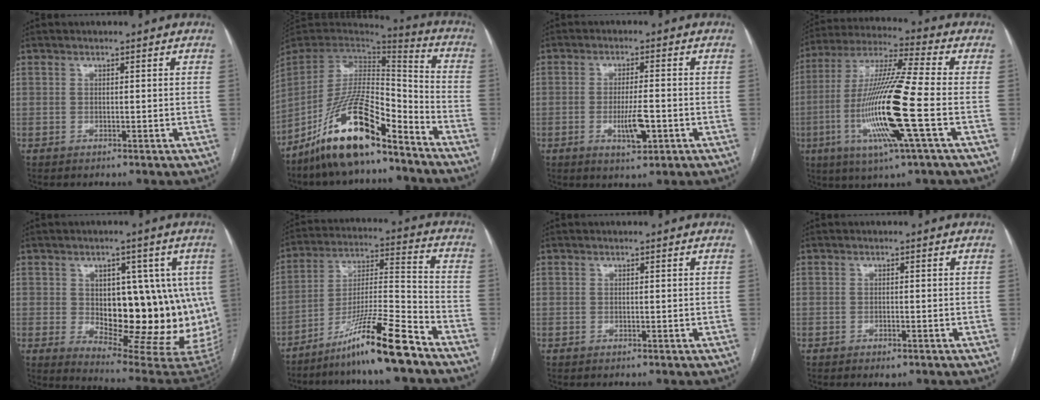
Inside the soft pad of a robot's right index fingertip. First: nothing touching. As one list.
[{"total": 17.1, "force": [-11.9, 4.0, 11.6], "torque": [-0.225, 0.002, -0.216]}, {"total": 5.3, "force": [-1.6, 1.1, 4.9], "torque": [-0.091, -0.006, -0.024]}, {"total": 17.9, "force": [-4.4, -0.3, 17.3], "torque": [-0.354, -0.015, -0.091]}, {"total": 19.0, "force": [0.6, 8.7, 16.9], "torque": [-0.181, 0.007, 0.033]}, {"total": 13.7, "force": [-10.0, -0.7, 9.4], "torque": [-0.175, -0.013, -0.178]}, {"total": 0.0}, {"total": 1.2, "force": [-0.7, 0.4, 0.8], "torque": [-0.012, -0.002, -0.005]}]